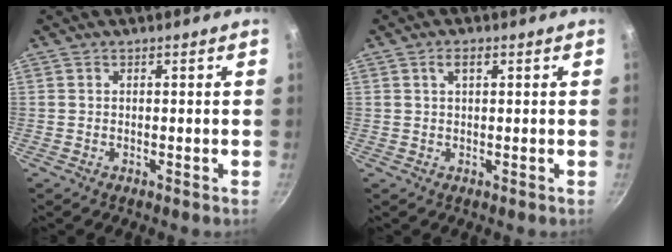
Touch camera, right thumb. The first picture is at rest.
{"total": 2.1, "force": [0.8, 1.0, 1.6], "torque": [-0.025, 0.003, 0.017]}